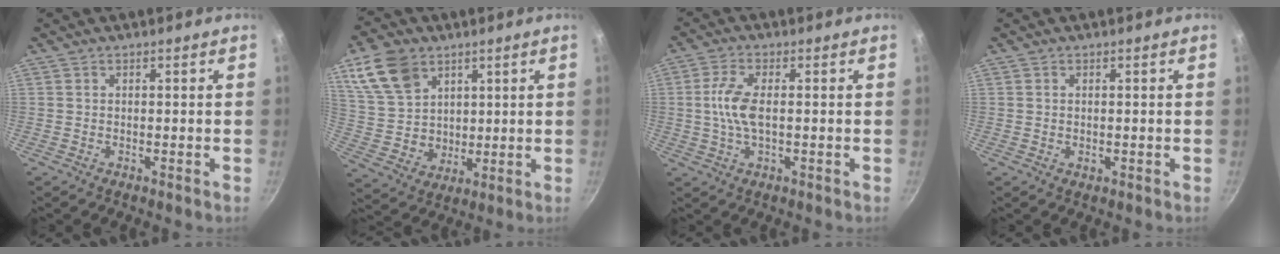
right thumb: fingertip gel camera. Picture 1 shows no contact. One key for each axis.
{"total": 14.1, "fx": 6.5, "fy": 10.5, "fz": 6.8, "tx": -0.103, "ty": -0.020, "tz": 0.141}
{"total": 6.6, "fx": 0.1, "fy": 2.8, "fz": 6.0, "tx": -0.135, "ty": 0.005, "tz": -0.002}
{"total": 0.8, "fx": 0.0, "fy": 0.5, "fz": 0.6, "tx": -0.007, "ty": -0.001, "tz": 0.000}